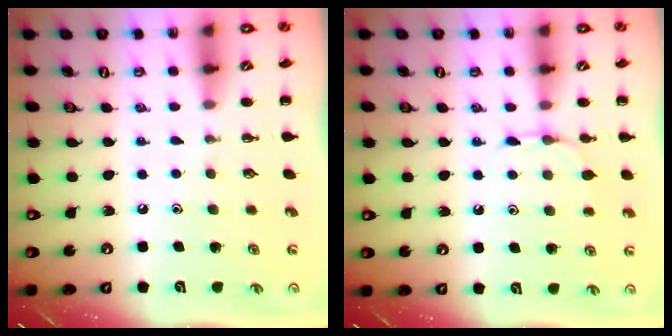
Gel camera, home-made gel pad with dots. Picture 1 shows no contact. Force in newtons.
{"total": 5.2, "press": 5.0, "slide": 1.5}